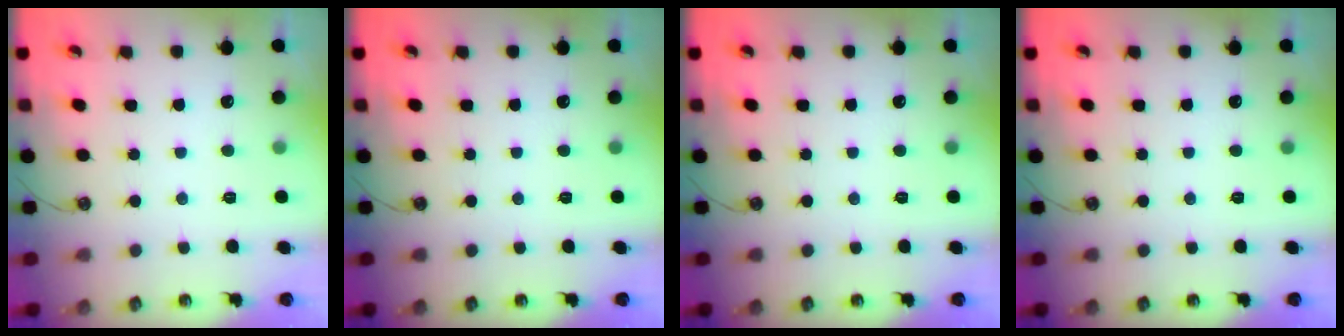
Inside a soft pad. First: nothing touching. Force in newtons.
{"total": 0.0}
{"total": 0.0}
{"total": 0.0}